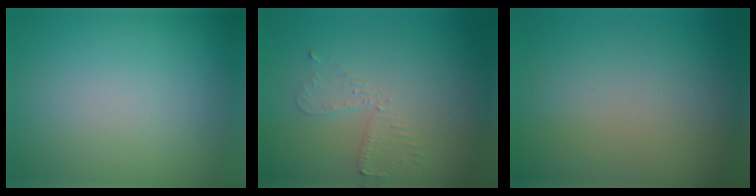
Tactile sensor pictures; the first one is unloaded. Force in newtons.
{"total": 2.2, "press": 2.2, "slide": 0.5}
{"total": 0.0}